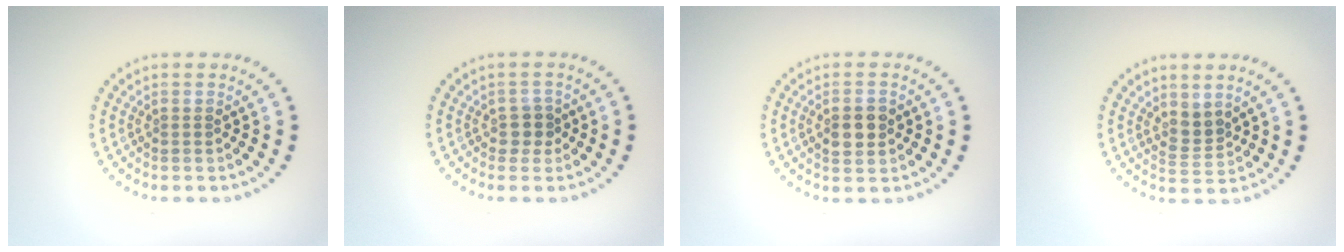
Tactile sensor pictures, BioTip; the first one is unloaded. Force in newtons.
{"total": 1.7, "press": 1.4, "slide": 1.0}
{"total": 2.8, "press": 2.8, "slide": 0.1}
{"total": 2.1, "press": 1.6, "slide": 1.4}